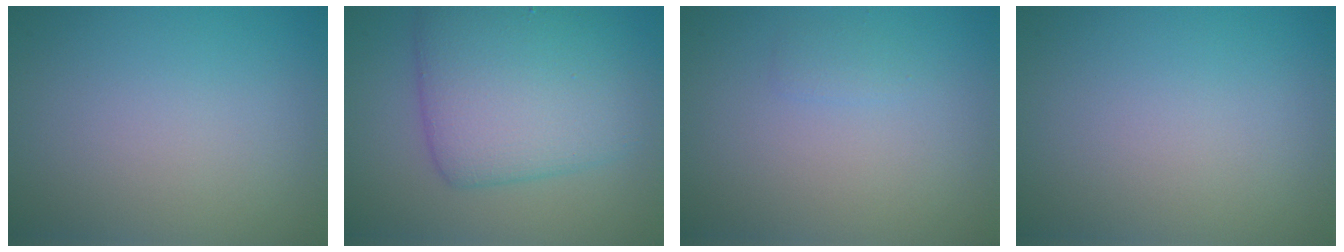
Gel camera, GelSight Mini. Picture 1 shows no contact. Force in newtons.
{"total": 7.3, "press": 7.3, "slide": 0.1}
{"total": 0.7, "press": 0.7, "slide": 0.0}
{"total": 0.0}